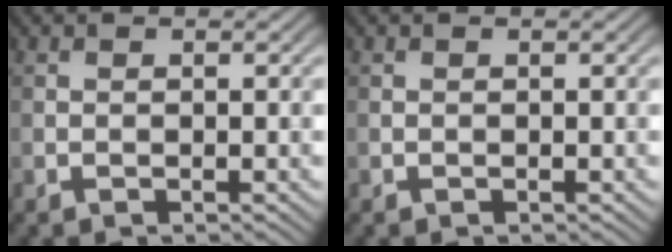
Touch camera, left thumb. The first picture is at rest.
{"total": 0.0}